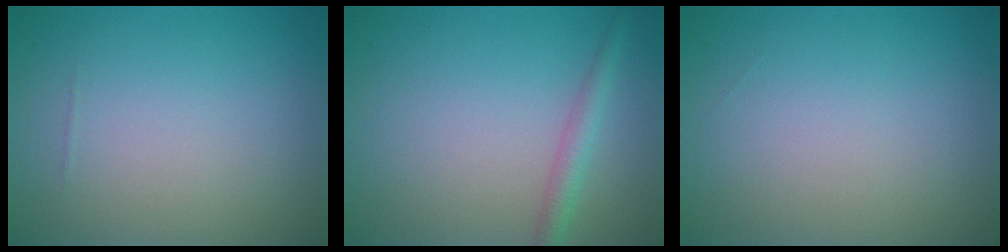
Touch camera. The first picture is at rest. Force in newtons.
{"total": 2.1, "press": 2.1, "slide": 0.1}
{"total": 0.0}